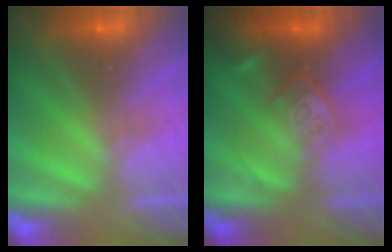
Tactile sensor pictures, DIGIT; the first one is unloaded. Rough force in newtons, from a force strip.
{"total": 2.4}